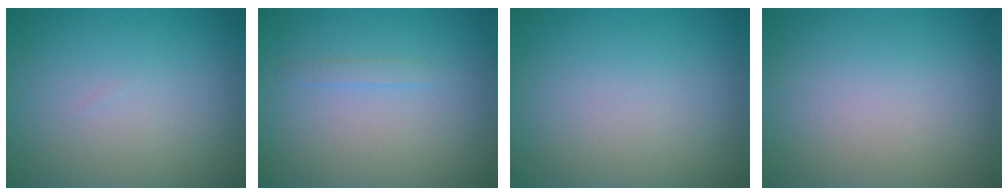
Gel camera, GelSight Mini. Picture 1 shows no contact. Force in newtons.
{"total": 0.8, "press": 0.8, "slide": 0.1}
{"total": 0.0}
{"total": 0.0}